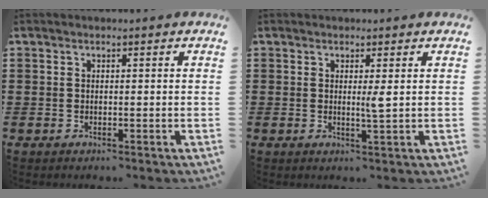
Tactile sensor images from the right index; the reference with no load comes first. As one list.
[{"total": 1.6, "force": [0.4, 0.0, 1.6], "torque": [-0.024, -0.005, 0.004]}]